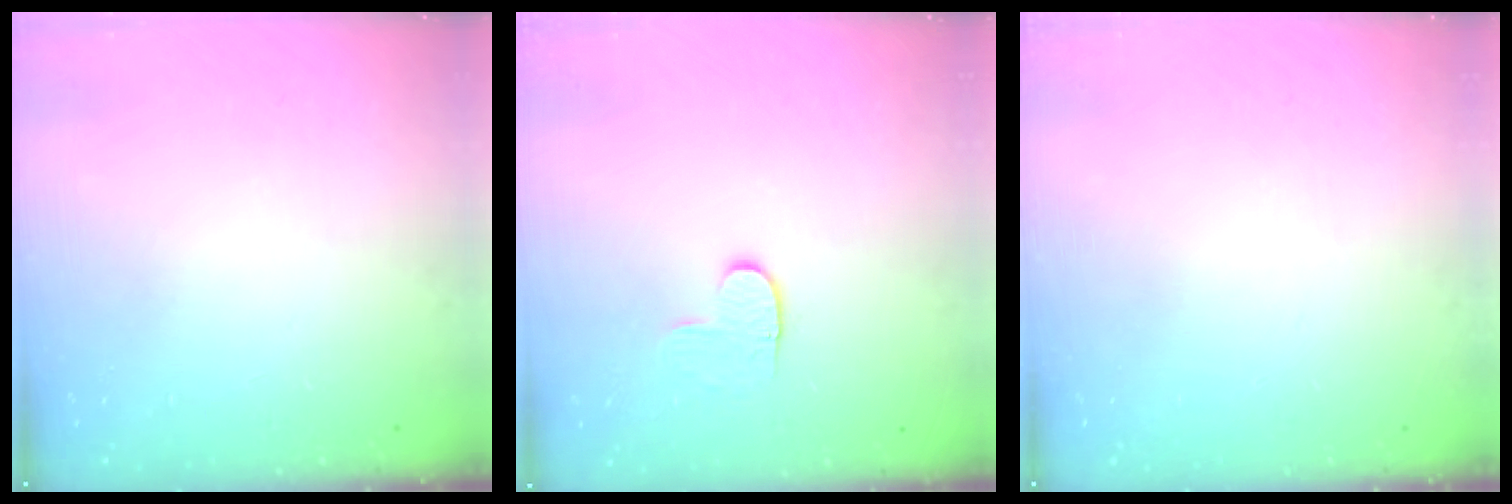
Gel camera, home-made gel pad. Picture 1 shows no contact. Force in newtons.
{"total": 3.4, "press": 3.4, "slide": 0.3}
{"total": 0.0}